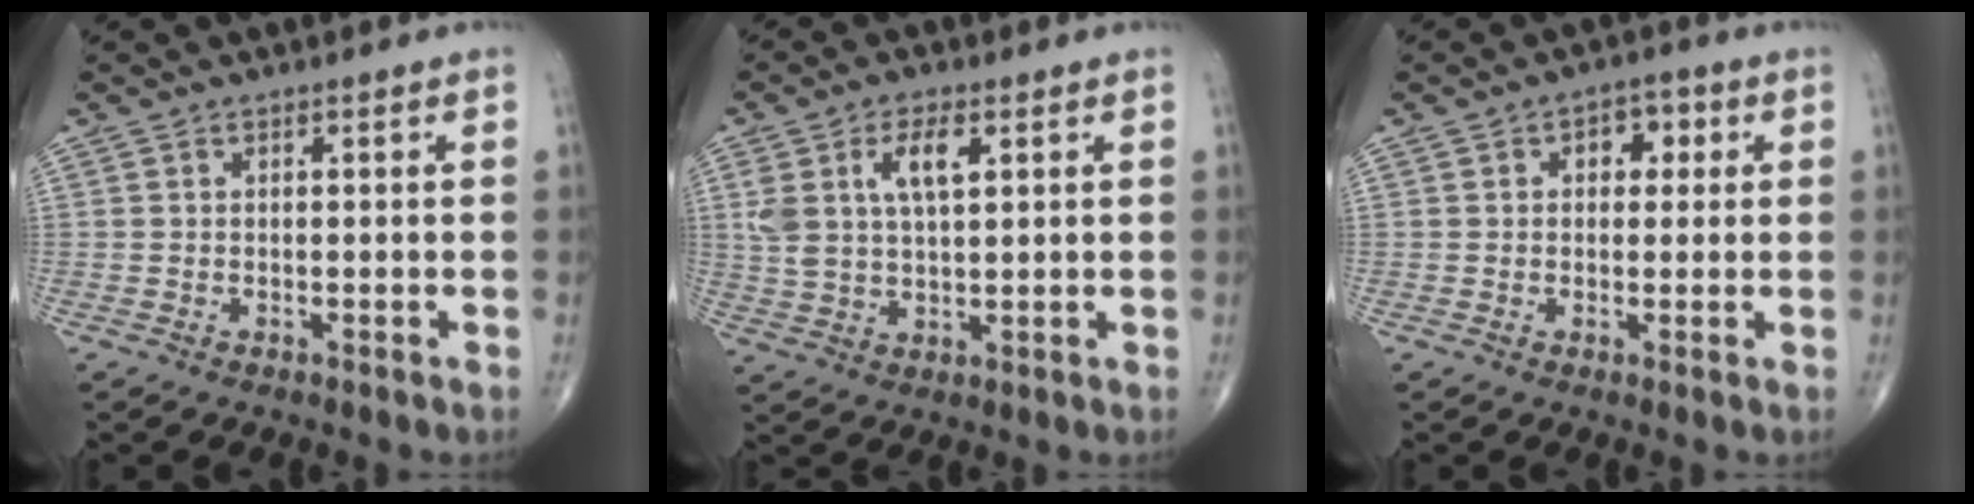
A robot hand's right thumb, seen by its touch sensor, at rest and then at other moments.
{"total": 8.4, "force": [3.1, 3.9, 6.8], "torque": [-0.132, -0.002, 0.063]}
{"total": 4.6, "force": [1.2, 3.2, 3.1], "torque": [-0.011, 0.002, 0.009]}